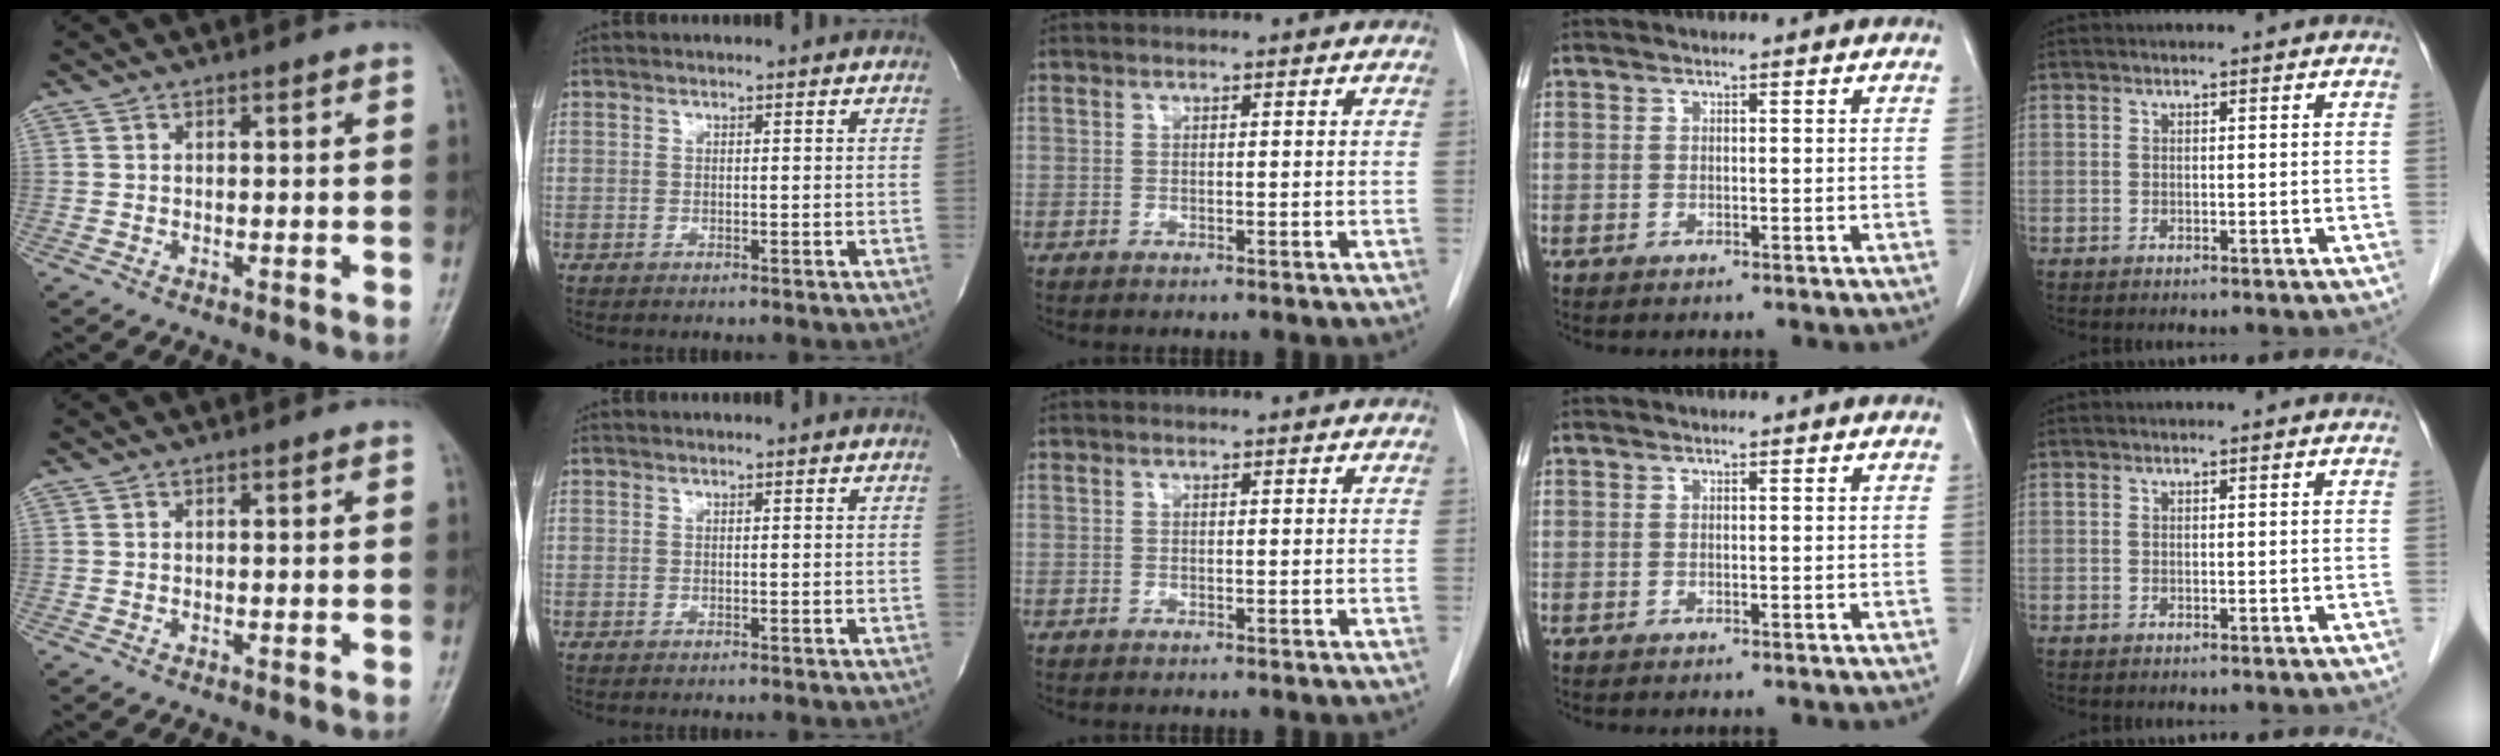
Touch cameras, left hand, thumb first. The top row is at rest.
{}